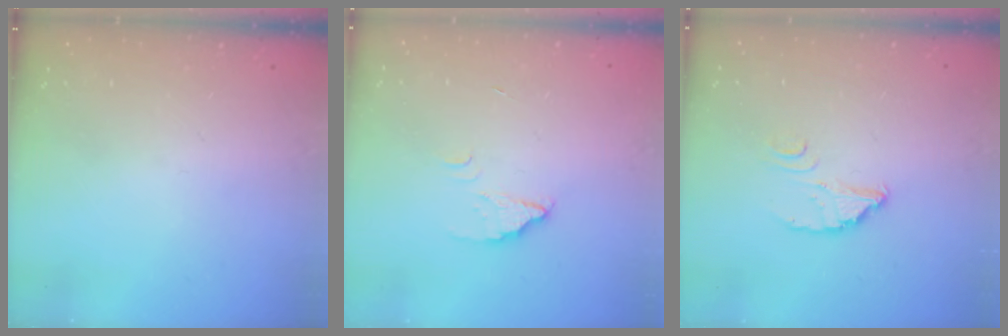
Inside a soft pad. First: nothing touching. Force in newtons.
{"total": 2.7, "press": 2.6, "slide": 0.4}
{"total": 4.2, "press": 4.1, "slide": 0.2}